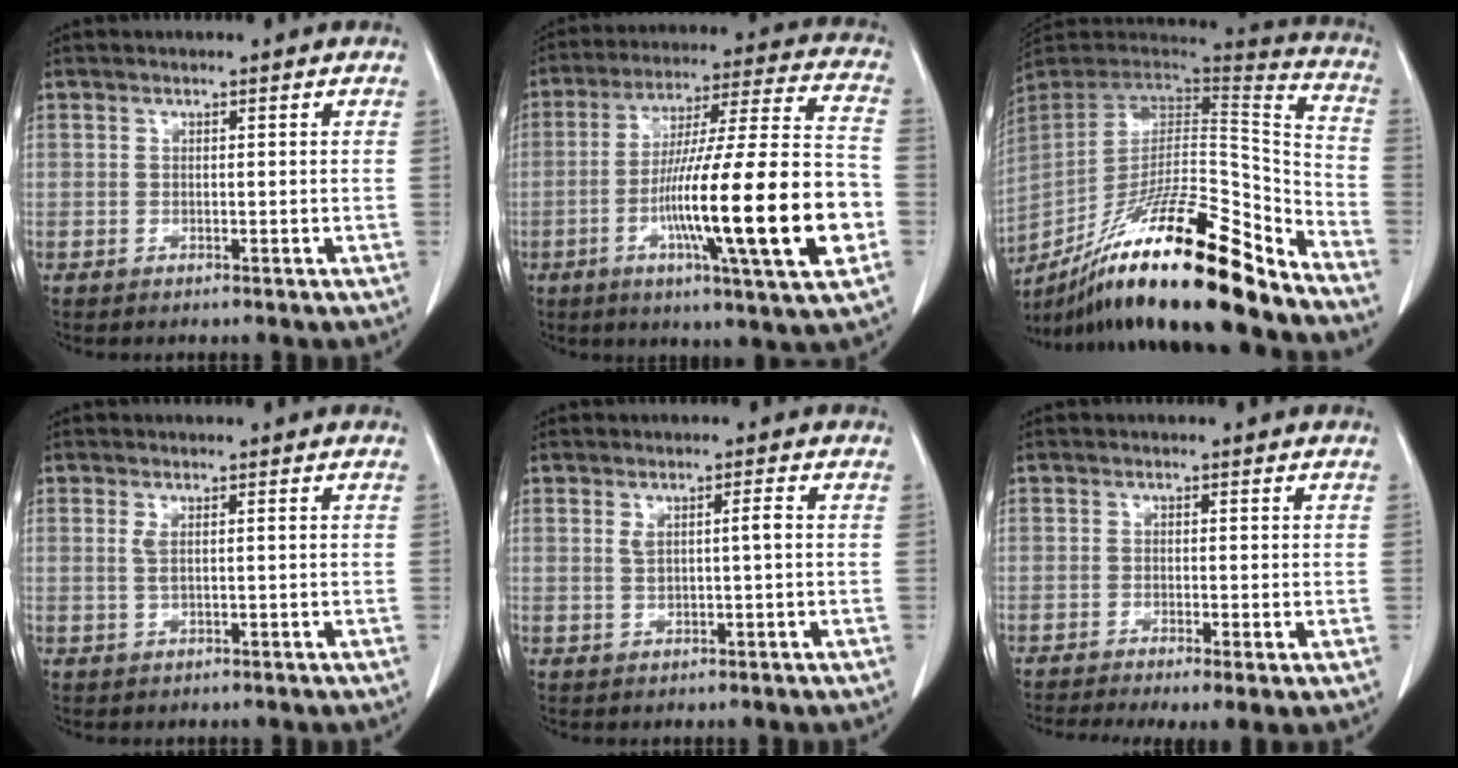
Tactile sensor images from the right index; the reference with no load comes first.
{"total": 23.6, "force": [-6.3, 0.7, 22.7], "torque": [-0.354, -0.011, -0.106]}
{"total": 27.9, "force": [-19.9, 3.6, 19.2], "torque": [-0.298, -0.016, -0.336]}
{"total": 1.3, "force": [0.2, 0.1, 1.3], "torque": [-0.035, 0.002, 0.004]}
{"total": 2.4, "force": [0.3, 0.2, 2.3], "torque": [-0.043, 0.006, 0.010]}
{"total": 6.0, "force": [-3.6, 1.2, 4.6], "torque": [-0.074, -0.015, -0.064]}